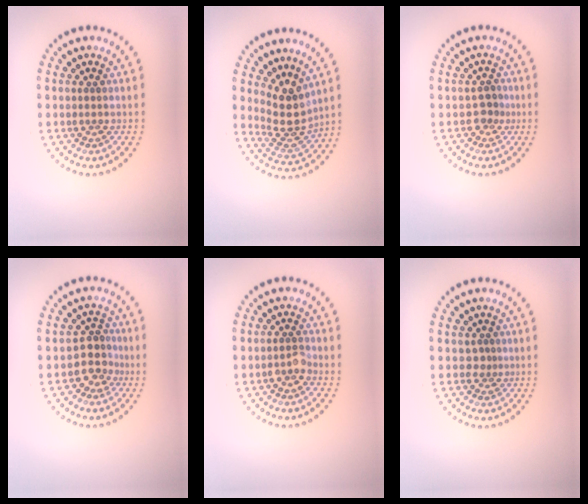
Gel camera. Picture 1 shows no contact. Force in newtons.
{"total": 3.7, "press": 2.9, "slide": 2.2}
{"total": 1.2, "press": 1.0, "slide": 0.6}
{"total": 2.8, "press": 2.2, "slide": 1.7}
{"total": 1.5, "press": 1.3, "slide": 0.9}
{"total": 0.5, "press": 0.3, "slide": 0.4}